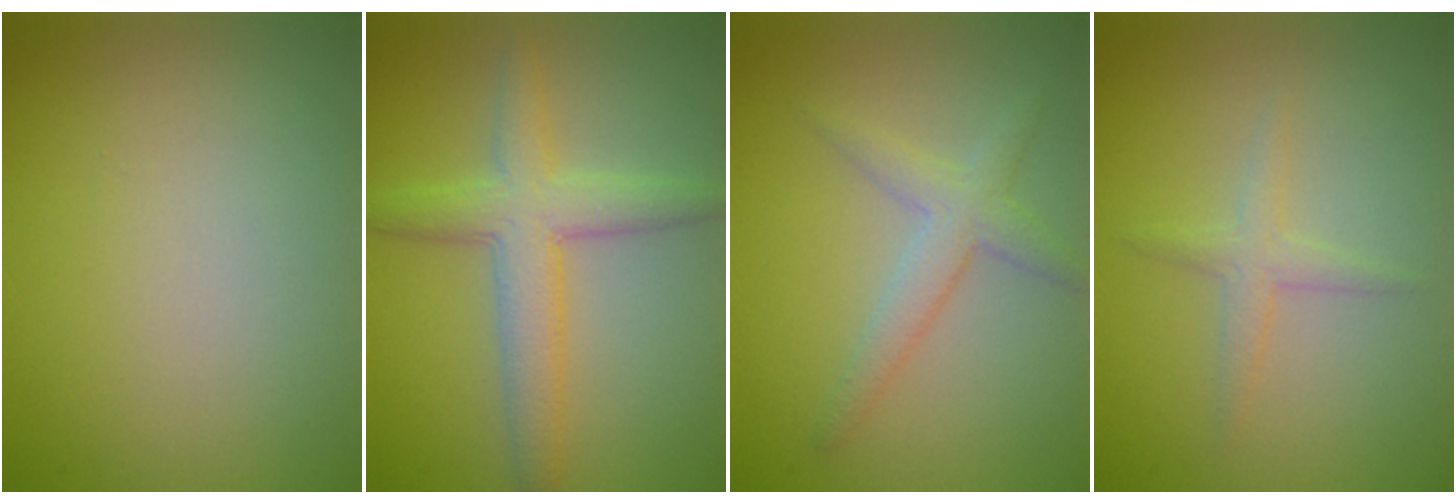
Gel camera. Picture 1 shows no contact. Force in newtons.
{"total": 4.4, "press": 4.4, "slide": 0.2}
{"total": 2.2, "press": 2.2, "slide": 0.2}
{"total": 1.7, "press": 1.7, "slide": 0.1}